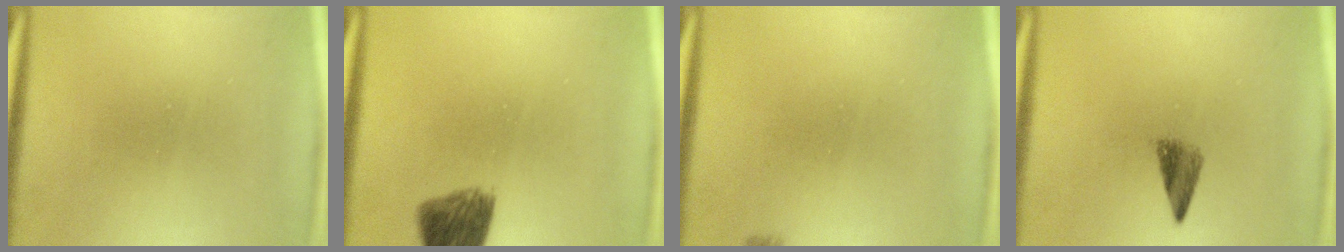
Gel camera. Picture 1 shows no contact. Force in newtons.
{"total": 6.5}
{"total": 1.1}
{"total": 2.7}